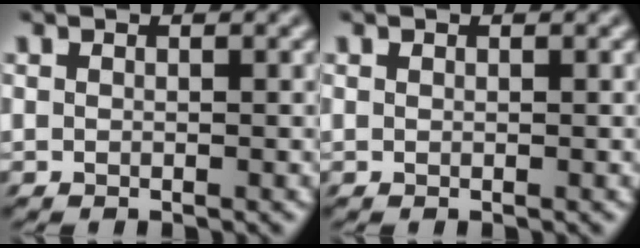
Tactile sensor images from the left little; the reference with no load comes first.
{"total": 0.0}